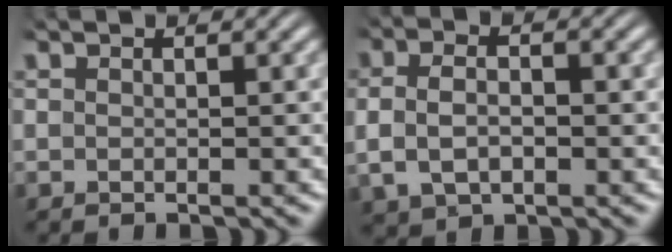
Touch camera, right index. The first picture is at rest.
{"total": 4.1, "force": [-0.1, 2.8, 3.0], "torque": [-0.069, 0.001, 0.005]}